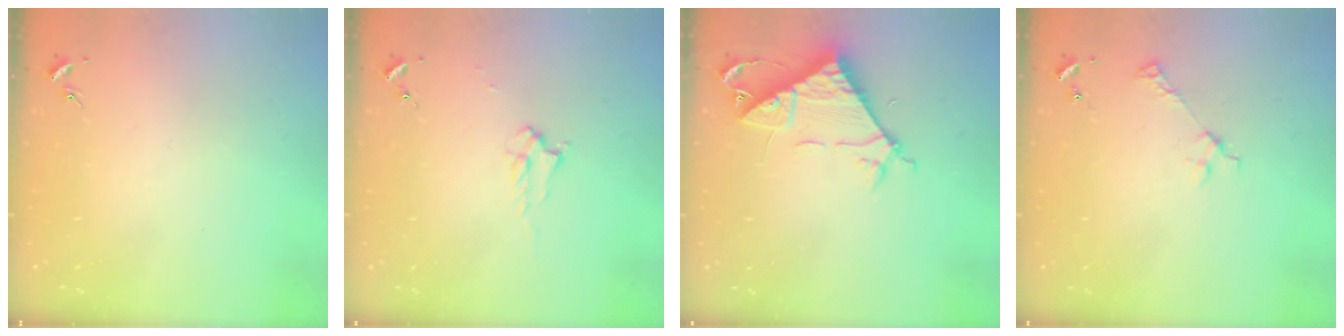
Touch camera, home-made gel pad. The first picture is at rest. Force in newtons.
{"total": 2.2, "press": 2.2, "slide": 0.4}
{"total": 8.4, "press": 8.3, "slide": 0.7}
{"total": 2.6, "press": 2.6, "slide": 0.3}